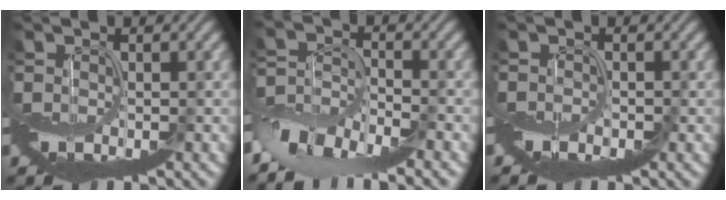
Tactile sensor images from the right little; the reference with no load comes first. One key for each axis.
{"total": 6.8, "fx": -5.0, "fy": 2.7, "fz": 3.7, "tx": -0.058, "ty": 0.005, "tz": -0.103}
{"total": 1.2, "fx": -1.1, "fy": 0.3, "fz": 0.3, "tx": -0.003, "ty": -0.003, "tz": -0.024}